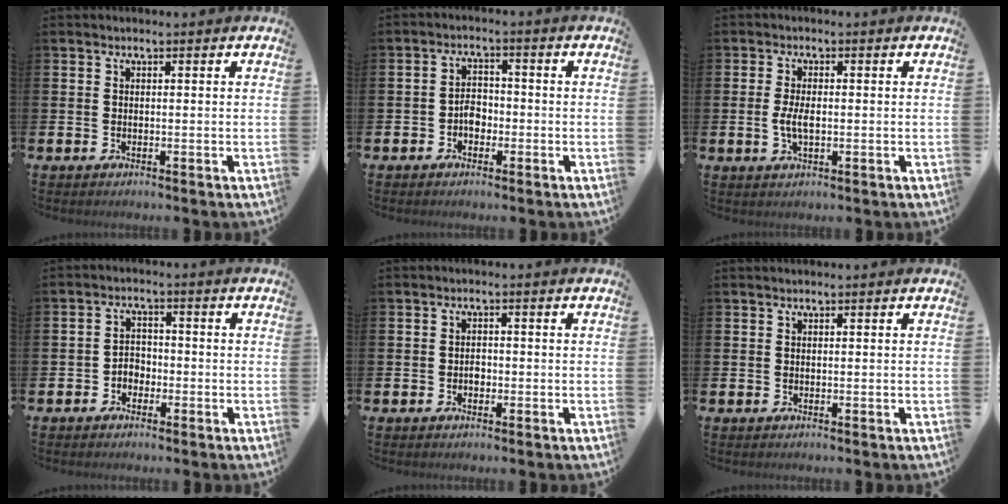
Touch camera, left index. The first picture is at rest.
{"total": 2.7, "force": [-1.1, 2.0, 1.5], "torque": [-0.025, 0.006, -0.027]}
{"total": 3.1, "force": [-0.2, 1.4, 2.8], "torque": [-0.056, -0.001, -0.008]}
{"total": 2.5, "force": [-1.5, 1.9, 0.7], "torque": [-0.023, 0.010, -0.033]}
{"total": 1.3, "force": [-0.4, 1.0, 0.8], "torque": [-0.009, 0.003, -0.009]}
{"total": 0.0}